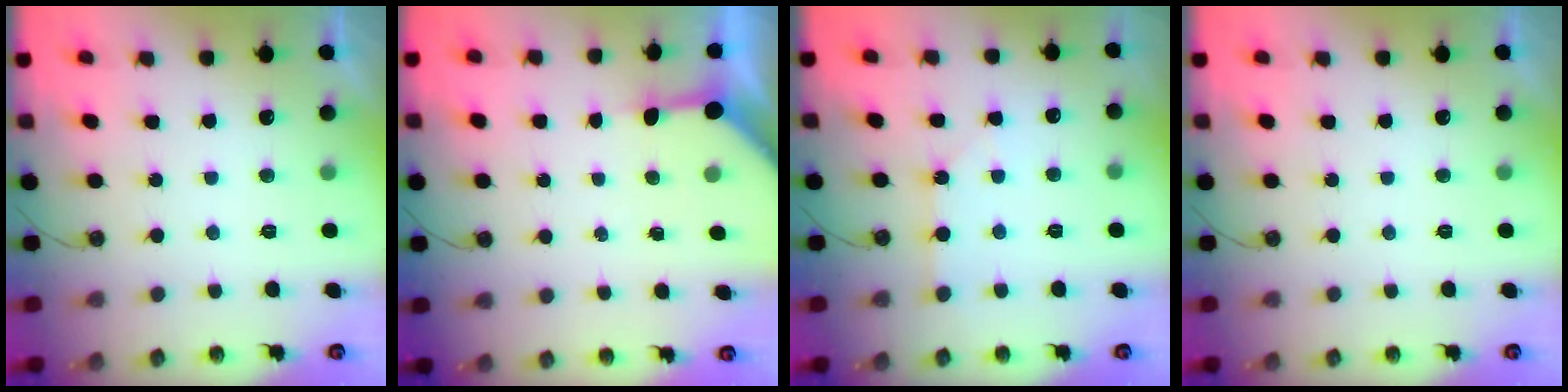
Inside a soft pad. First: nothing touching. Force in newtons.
{"total": 3.6, "press": 3.6, "slide": 0.4}
{"total": 1.1, "press": 1.1, "slide": 0.2}
{"total": 0.0}